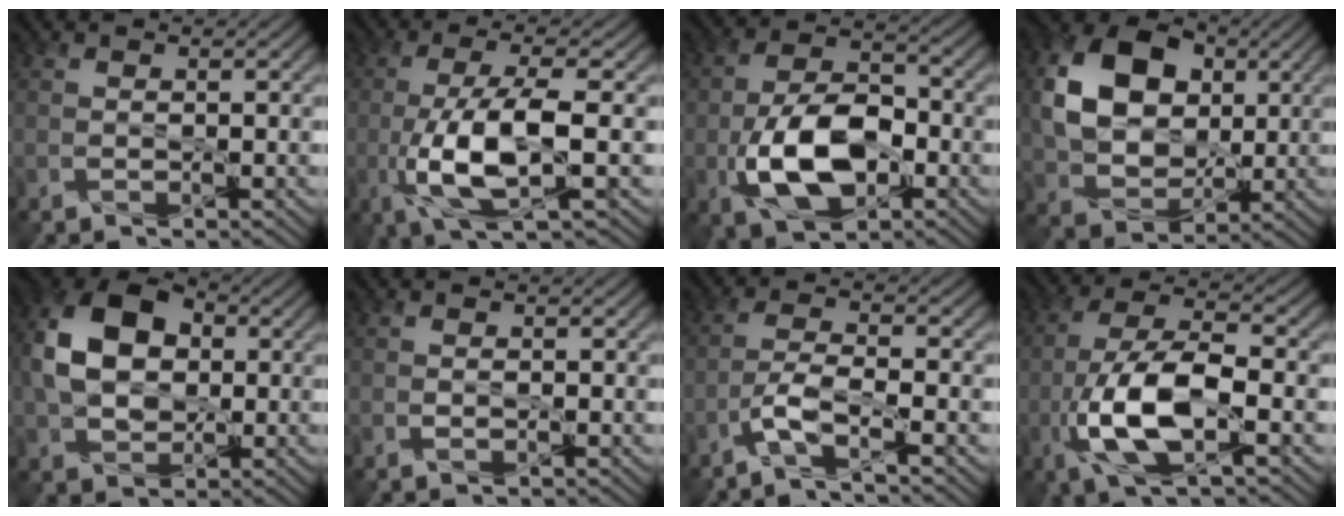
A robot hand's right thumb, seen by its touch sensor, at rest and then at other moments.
{"total": 9.5, "force": [-2.1, 2.6, 8.9], "torque": [-0.171, 0.004, -0.045]}
{"total": 10.8, "force": [-3.3, 6.1, 8.2], "torque": [-0.170, -0.002, -0.066]}
{"total": 12.0, "force": [2.4, 8.9, 7.7], "torque": [-0.170, 0.008, 0.043]}
{"total": 11.8, "force": [1.2, 8.3, 8.4], "torque": [-0.191, 0.017, 0.013]}
{"total": 0.6, "force": [-0.1, 0.3, 0.6], "torque": [-0.012, -0.002, -0.001]}
{"total": 4.0, "force": [-2.5, 0.5, 3.0], "torque": [-0.066, 0.006, -0.066]}
{"total": 10.9, "force": [-3.2, 4.1, 9.5], "torque": [-0.206, 0.000, -0.067]}